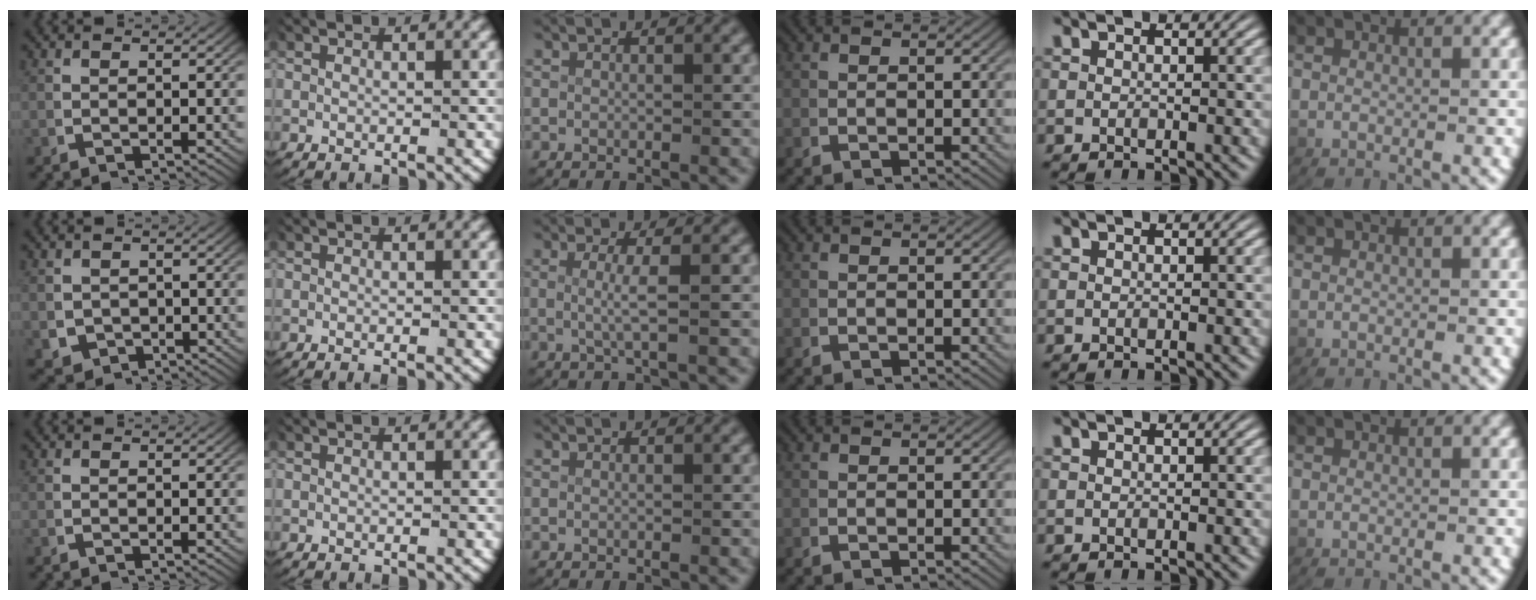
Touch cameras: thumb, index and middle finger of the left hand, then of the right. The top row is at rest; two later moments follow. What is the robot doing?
{"motion": "lift_and_place", "object": "paper towel"}